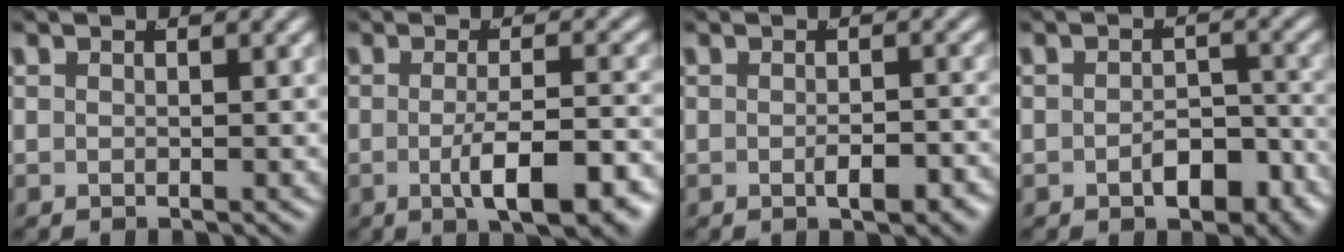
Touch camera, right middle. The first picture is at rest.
{"total": 5.8, "force": [-2.6, 1.3, 5.0], "torque": [-0.076, -0.016, -0.032]}
{"total": 1.9, "force": [-1.2, 0.5, 1.4], "torque": [-0.016, 0.003, -0.020]}
{"total": 4.0, "force": [-2.7, 1.9, 2.2], "torque": [-0.026, -0.007, -0.035]}